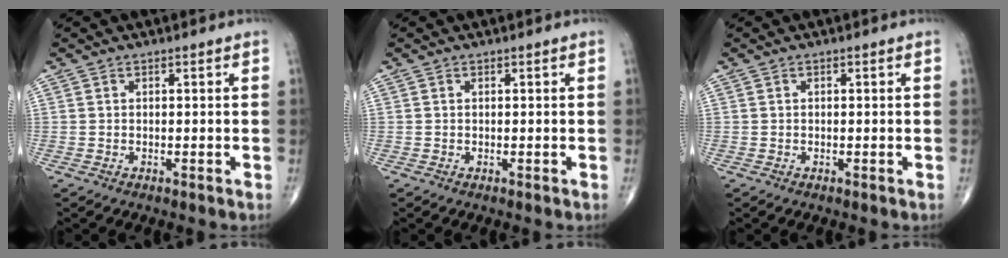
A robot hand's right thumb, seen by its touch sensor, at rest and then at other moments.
{"total": 0.0}
{"total": 0.0}